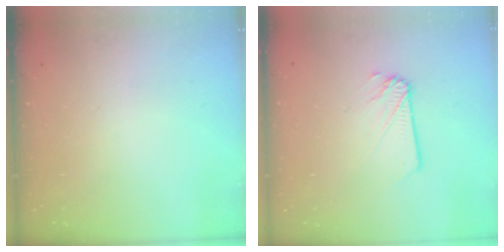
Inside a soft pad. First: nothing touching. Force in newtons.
{"total": 2.2, "press": 2.2, "slide": 0.1}